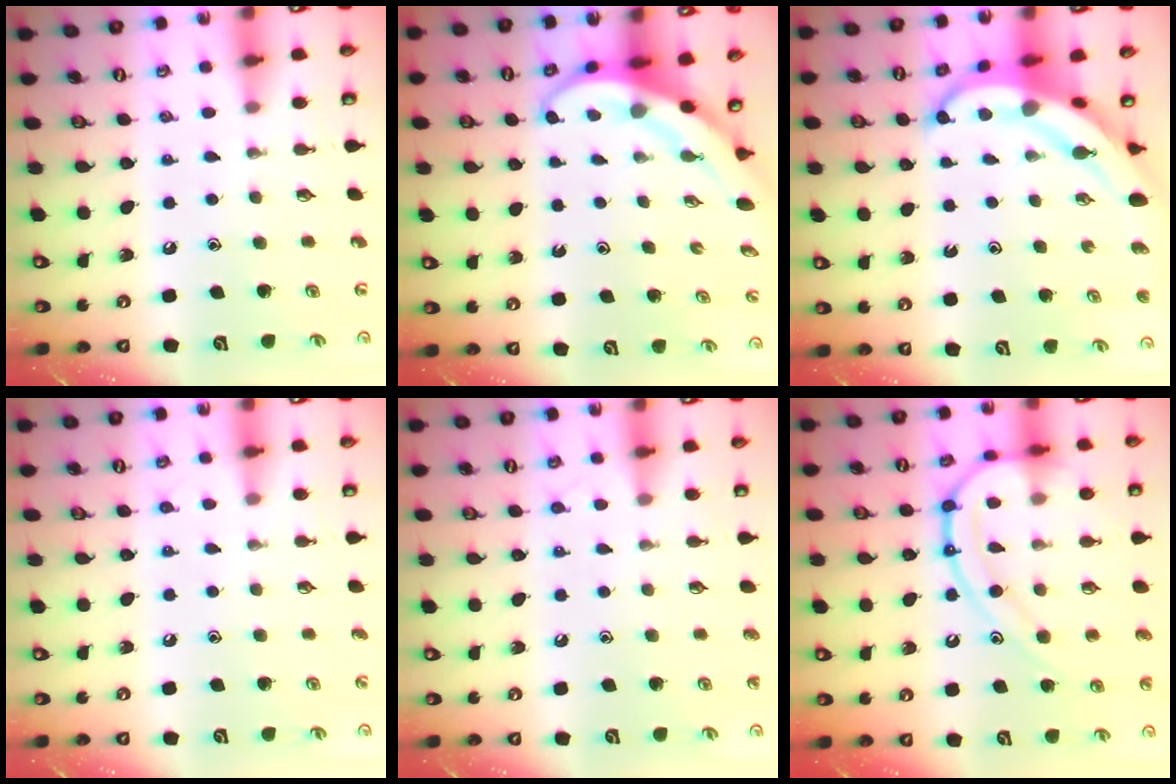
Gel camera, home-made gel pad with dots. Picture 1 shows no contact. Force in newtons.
{"total": 4.0, "press": 3.9, "slide": 0.7}
{"total": 7.7, "press": 7.6, "slide": 1.4}
{"total": 4.3, "press": 4.2, "slide": 0.6}
{"total": 6.1, "press": 6.1, "slide": 0.6}
{"total": 16.2, "press": 16.1, "slide": 1.2}